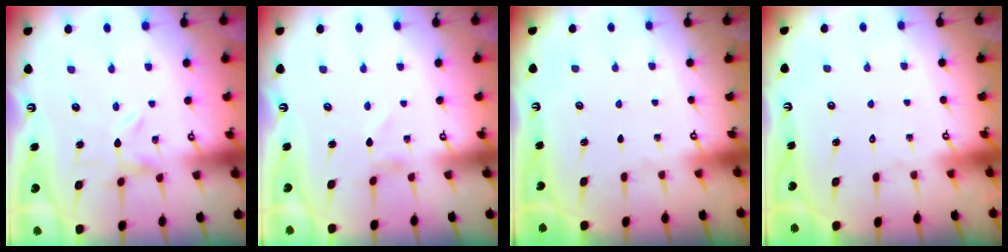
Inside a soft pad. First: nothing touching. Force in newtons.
{"total": 1.2, "press": 1.1, "slide": 0.1}
{"total": 0.0}
{"total": 1.6, "press": 1.6, "slide": 0.1}